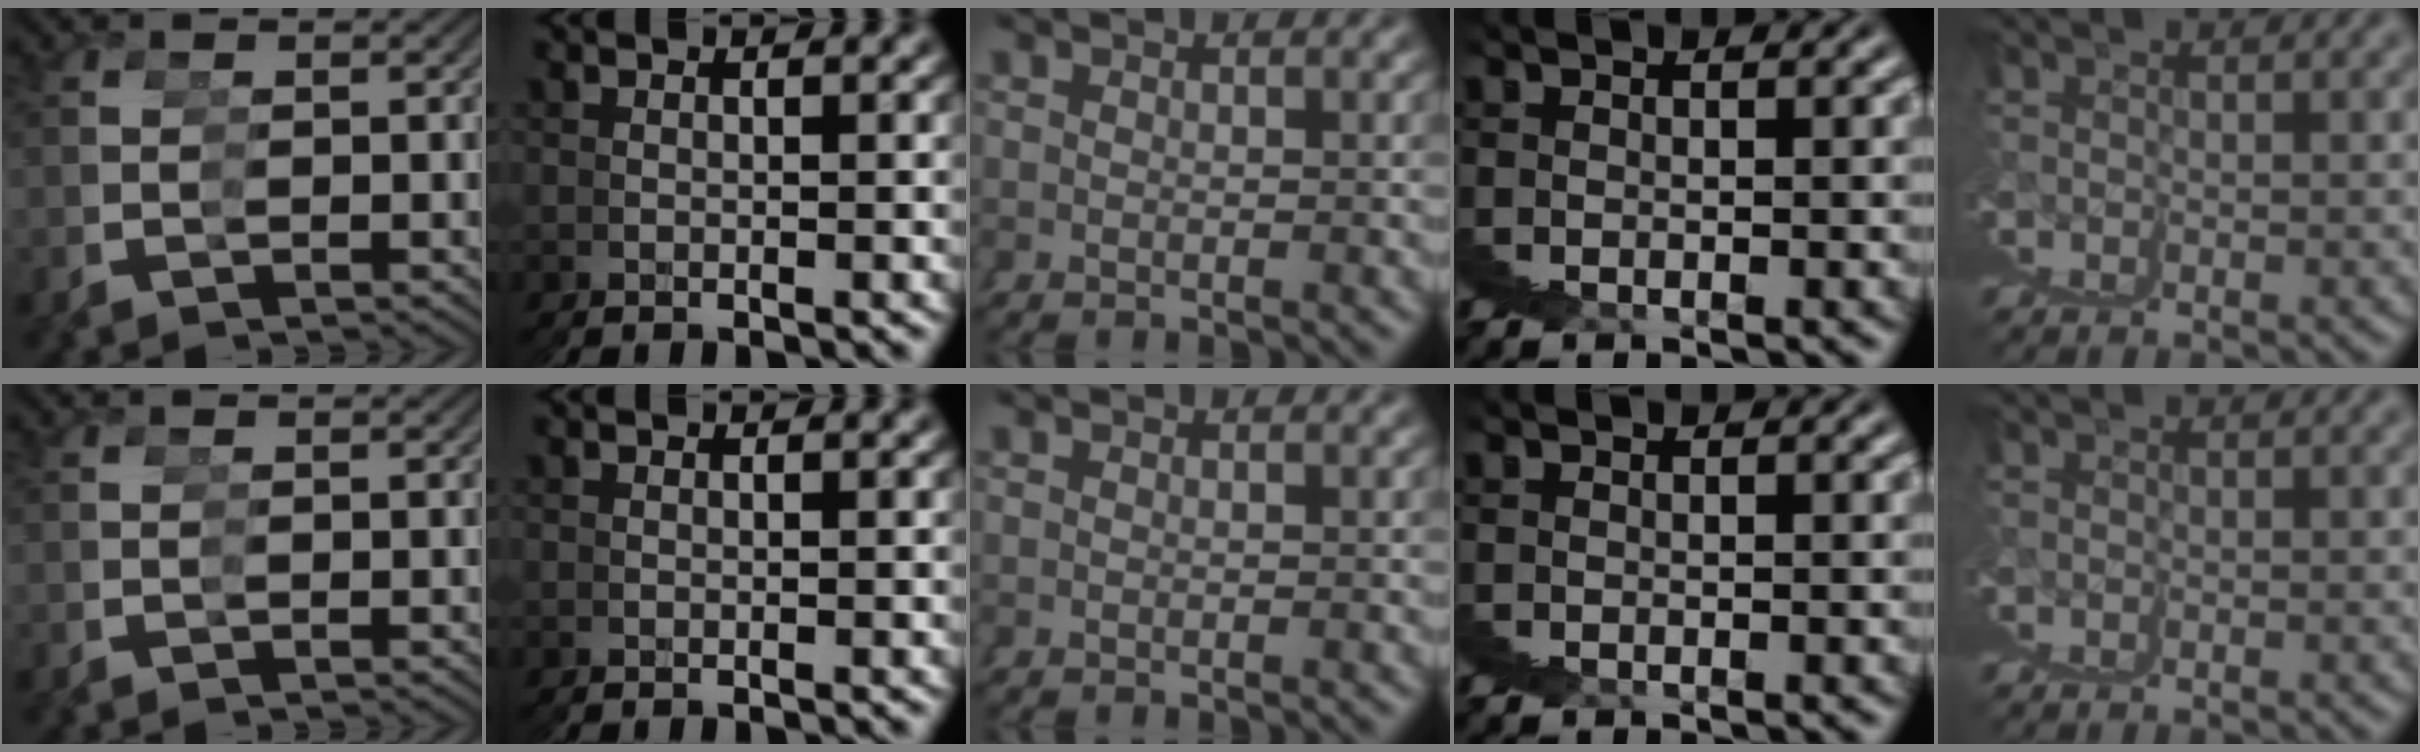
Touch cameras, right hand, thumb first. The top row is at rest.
{}